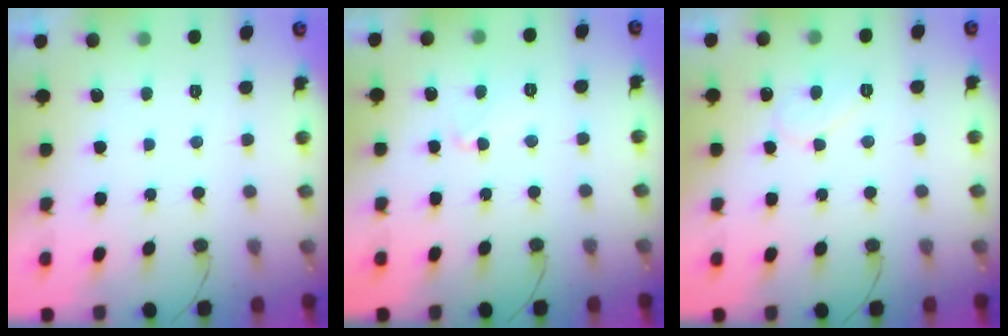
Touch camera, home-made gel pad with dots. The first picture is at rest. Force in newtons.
{"total": 5.1, "press": 5.1, "slide": 0.6}
{"total": 6.7, "press": 6.7, "slide": 0.5}